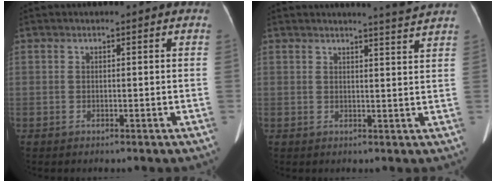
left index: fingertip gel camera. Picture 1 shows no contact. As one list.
[{"total": 4.1, "force": [3.7, -1.5, 0.6], "torque": [-0.019, -0.017, 0.044]}]